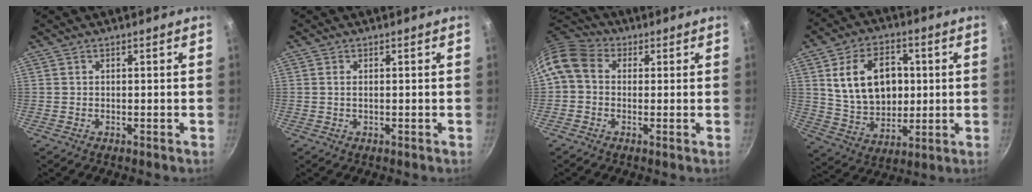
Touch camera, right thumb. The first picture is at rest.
{"total": 1.0, "force": [0.2, 0.4, 0.9], "torque": [-0.016, 0.000, 0.003]}
{"total": 8.5, "force": [0.8, 6.9, 4.9], "torque": [-0.085, 0.024, -0.005]}
{"total": 16.7, "force": [3.1, 11.8, 11.3], "torque": [-0.161, -0.003, 0.062]}